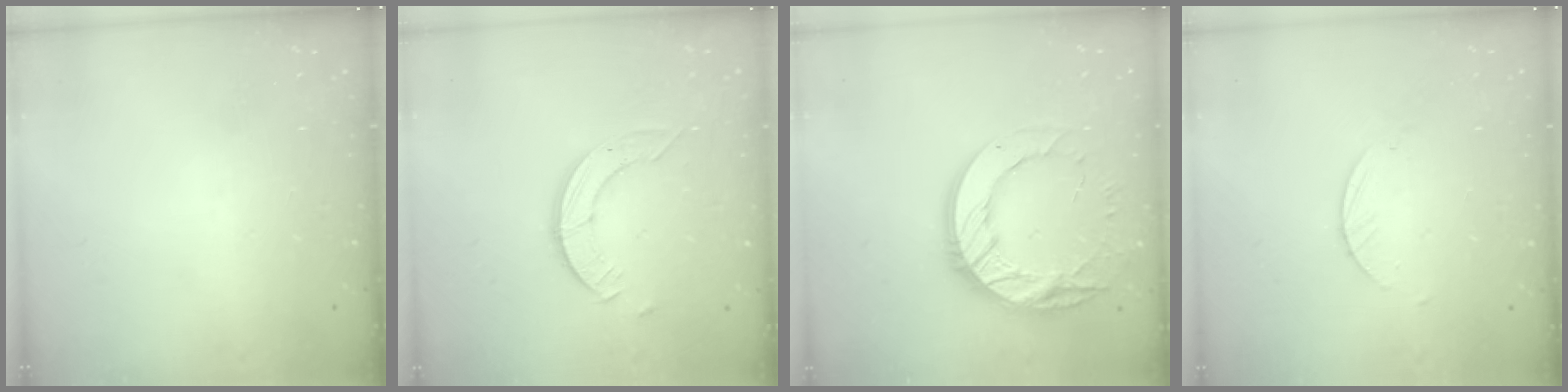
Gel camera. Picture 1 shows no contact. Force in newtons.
{"total": 3.9, "press": 3.9, "slide": 0.3}
{"total": 17.2, "press": 17.1, "slide": 1.3}
{"total": 1.8, "press": 1.8, "slide": 0.1}